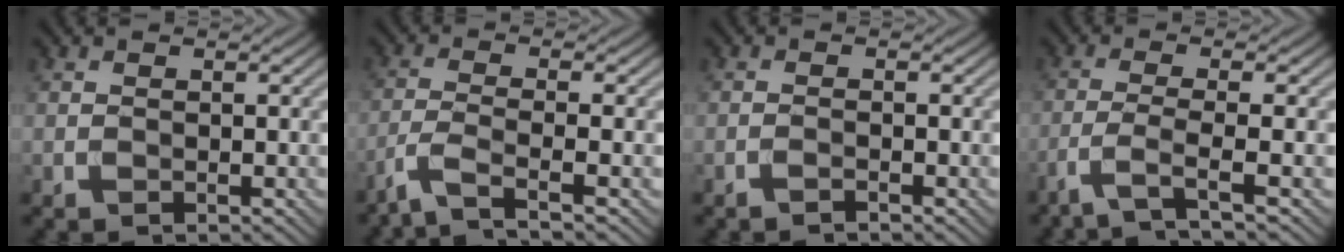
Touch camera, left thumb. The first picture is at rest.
{"total": 4.4, "force": [-3.1, 0.6, 3.1], "torque": [-0.053, 0.001, -0.080]}
{"total": 1.0, "force": [-0.8, 0.0, 0.5], "torque": [-0.009, 0.004, -0.020]}
{"total": 4.2, "force": [-2.4, 0.4, 3.4], "torque": [-0.059, 0.005, -0.070]}